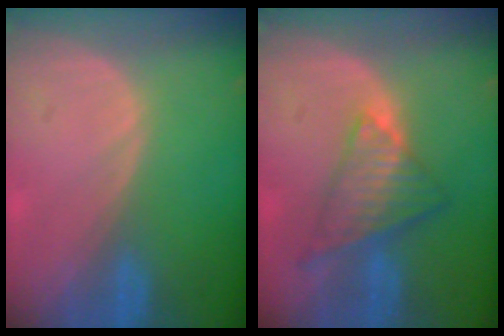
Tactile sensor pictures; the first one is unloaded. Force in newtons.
{"total": 7.6, "press": 6.4, "slide": 4.0}